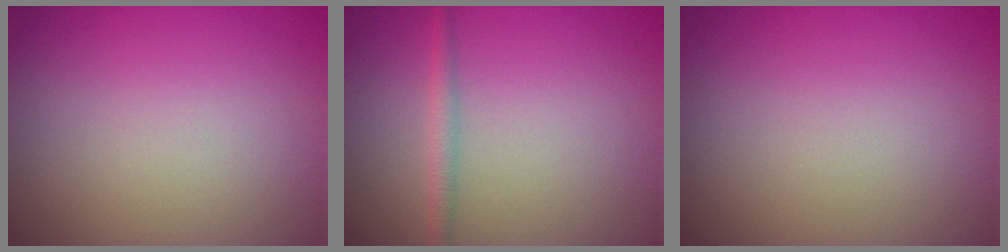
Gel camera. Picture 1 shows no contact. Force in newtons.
{"total": 1.7, "press": 1.7, "slide": 0.1}
{"total": 0.0}